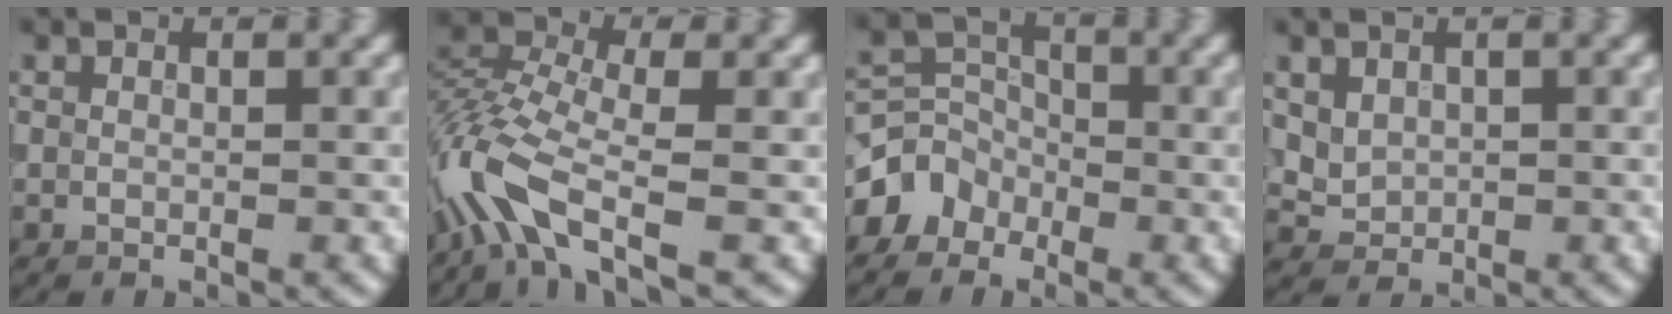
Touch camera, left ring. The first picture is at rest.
{"total": 6.1, "force": [-3.4, 2.4, 4.5], "torque": [-0.101, 0.002, -0.084]}
{"total": 3.8, "force": [-2.1, 3.1, 1.0], "torque": [0.000, 0.014, -0.053]}
{"total": 2.0, "force": [0.6, 1.7, 0.9], "torque": [-0.016, -0.006, 0.017]}